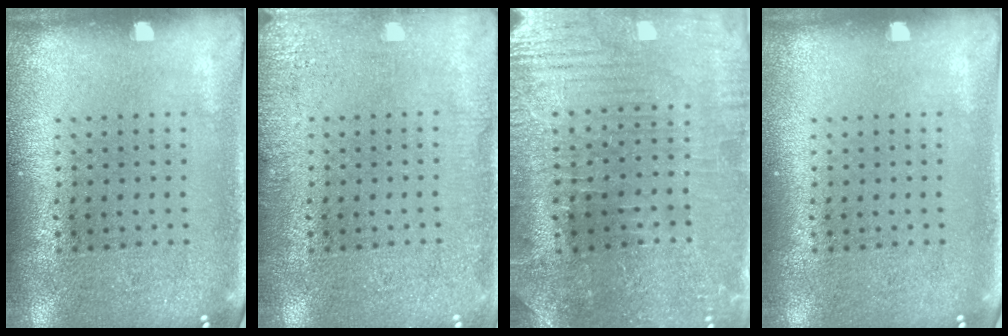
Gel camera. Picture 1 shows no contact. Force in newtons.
{"total": 2.5, "press": 2.4, "slide": 0.5}
{"total": 1.6, "press": 1.6, "slide": 0.4}
{"total": 0.0}